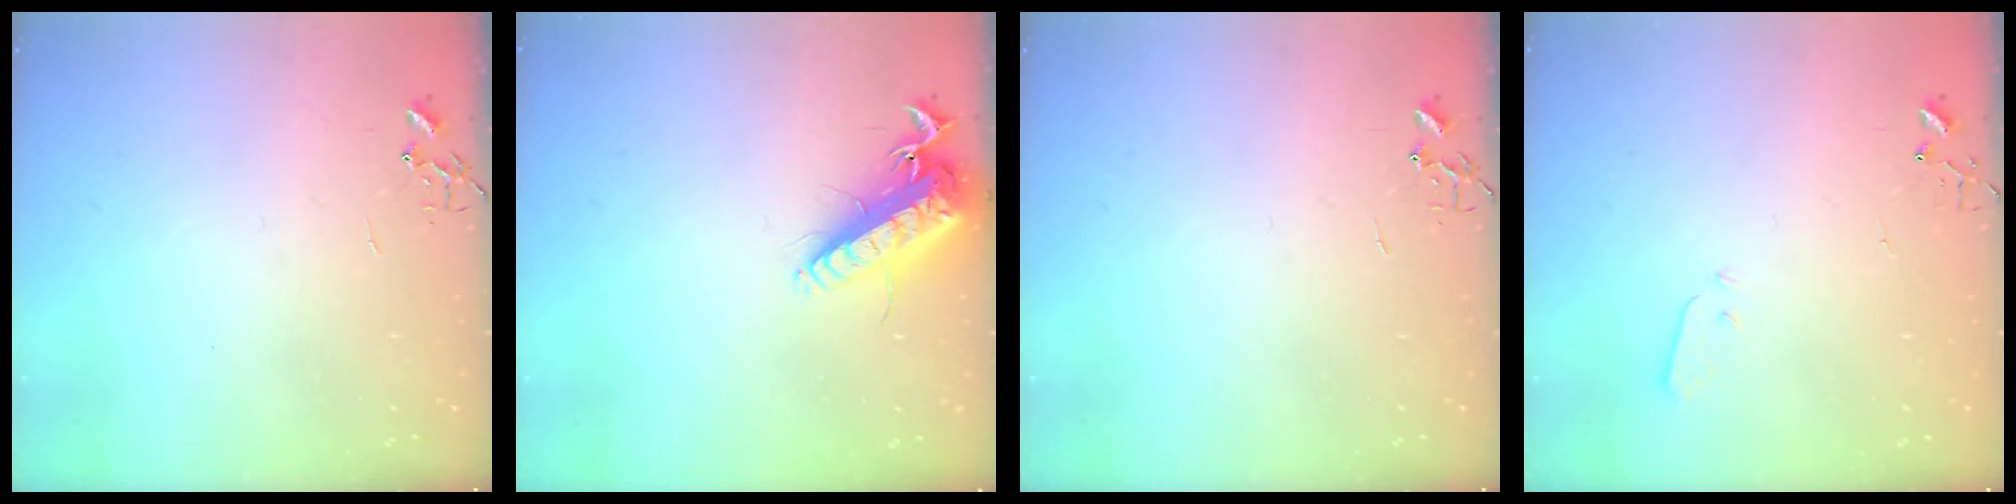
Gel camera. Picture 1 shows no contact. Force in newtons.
{"total": 15.8, "press": 15.5, "slide": 3.1}
{"total": 0.0}
{"total": 2.2, "press": 2.1, "slide": 0.3}